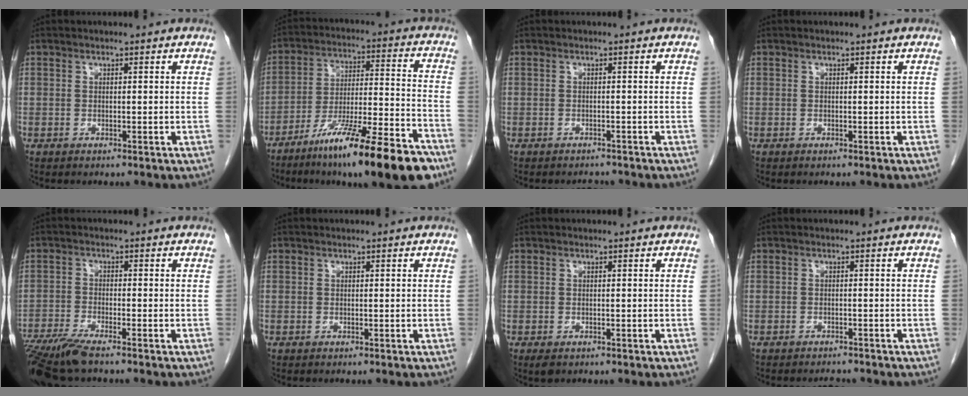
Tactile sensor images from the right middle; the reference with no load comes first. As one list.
[{"total": 19.6, "force": [-13.3, 1.3, 14.4], "torque": [-0.201, -0.019, -0.221]}, {"total": 1.8, "force": [-1.7, 0.5, 0.0], "torque": [-0.001, -0.005, -0.024]}, {"total": 0.0}, {"total": 8.2, "force": [-6.6, 0.4, 4.8], "torque": [-0.084, -0.022, -0.118]}, {"total": 0.0}, {"total": 1.4, "force": [-0.8, 0.8, 0.9], "torque": [-0.014, -0.001, -0.006]}, {"total": 2.3, "force": [-2.3, 0.4, 0.4], "torque": [-0.006, -0.006, -0.032]}]